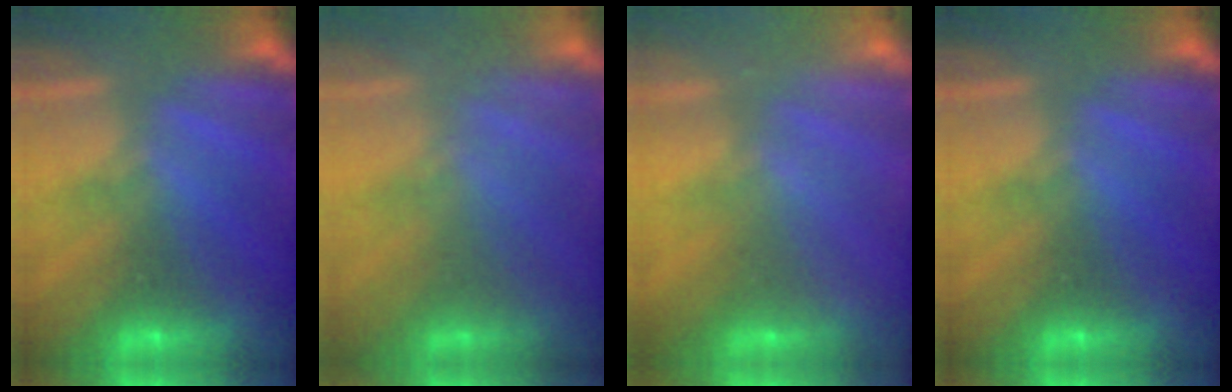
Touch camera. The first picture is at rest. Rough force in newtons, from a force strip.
{"total": 1.8}
{"total": 2.2}
{"total": 0.0}